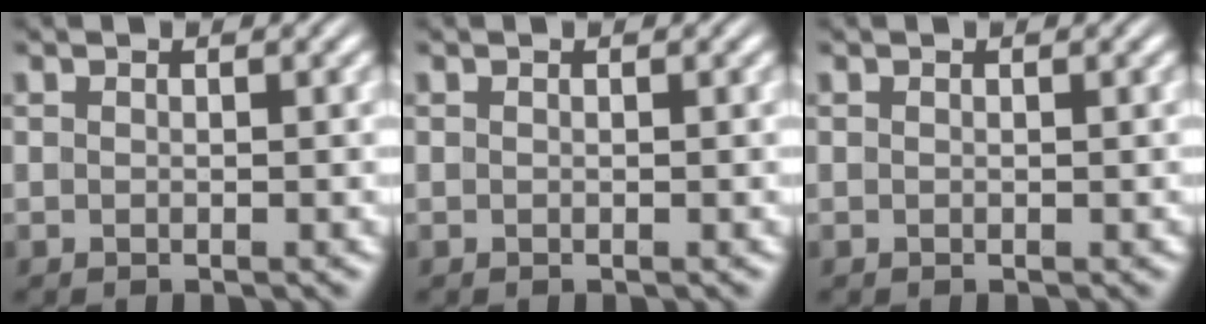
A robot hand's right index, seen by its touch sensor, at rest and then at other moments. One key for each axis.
{"total": 0.0}
{"total": 0.0}